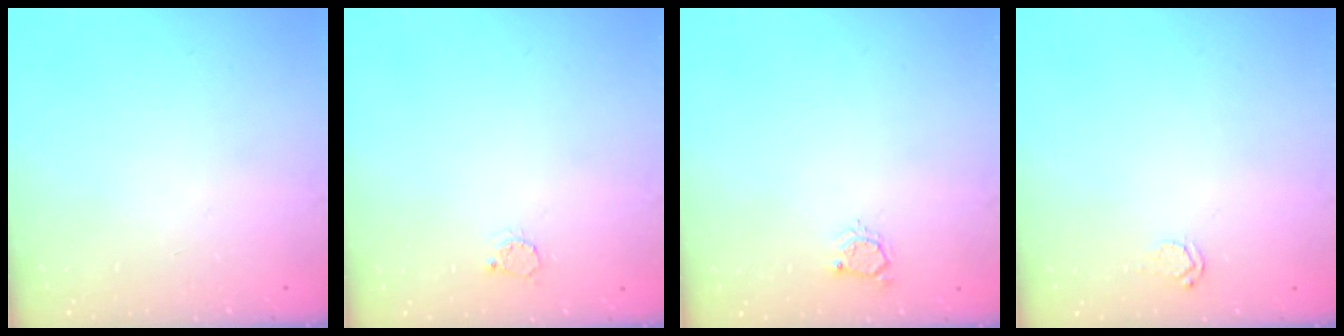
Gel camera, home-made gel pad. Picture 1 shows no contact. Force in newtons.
{"total": 2.6, "press": 2.6, "slide": 0.3}
{"total": 3.5, "press": 3.5, "slide": 0.5}
{"total": 2.9, "press": 2.9, "slide": 0.3}